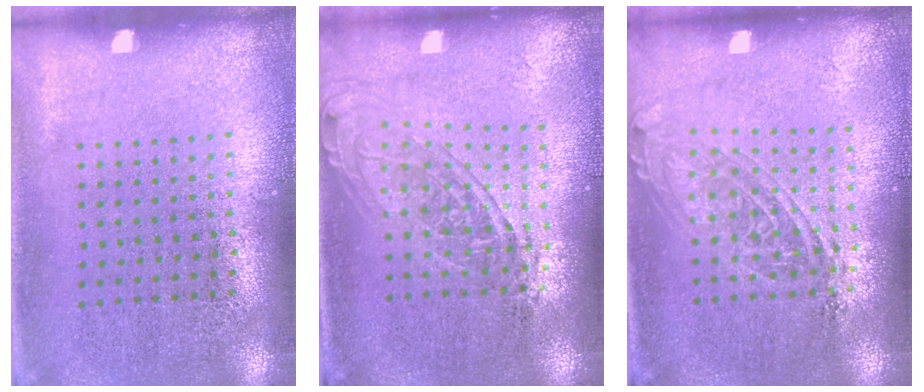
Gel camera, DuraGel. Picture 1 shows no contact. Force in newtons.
{"total": 1.5, "press": 1.2, "slide": 0.9}
{"total": 1.5, "press": 1.2, "slide": 0.9}